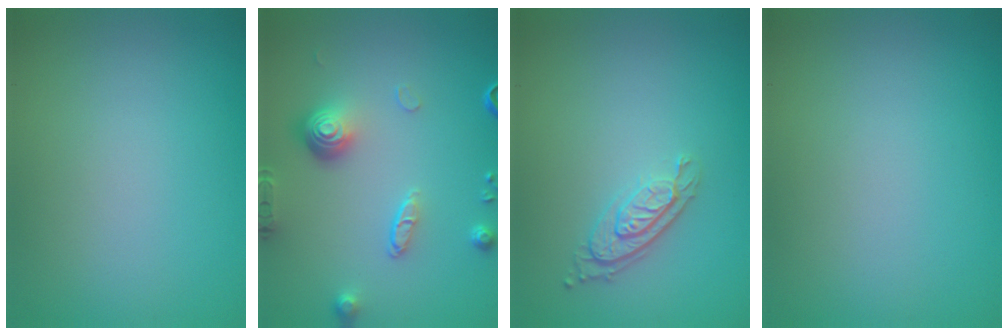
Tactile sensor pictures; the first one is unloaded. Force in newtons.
{"total": 4.6, "press": 3.2, "slide": 3.3}
{"total": 2.9, "press": 2.2, "slide": 1.9}
{"total": 0.0}